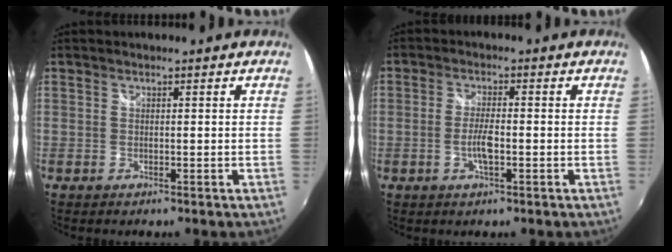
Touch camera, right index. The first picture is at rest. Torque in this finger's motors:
{"motor_torque": [-0.07, 0.13, -0.01, 0.01]}